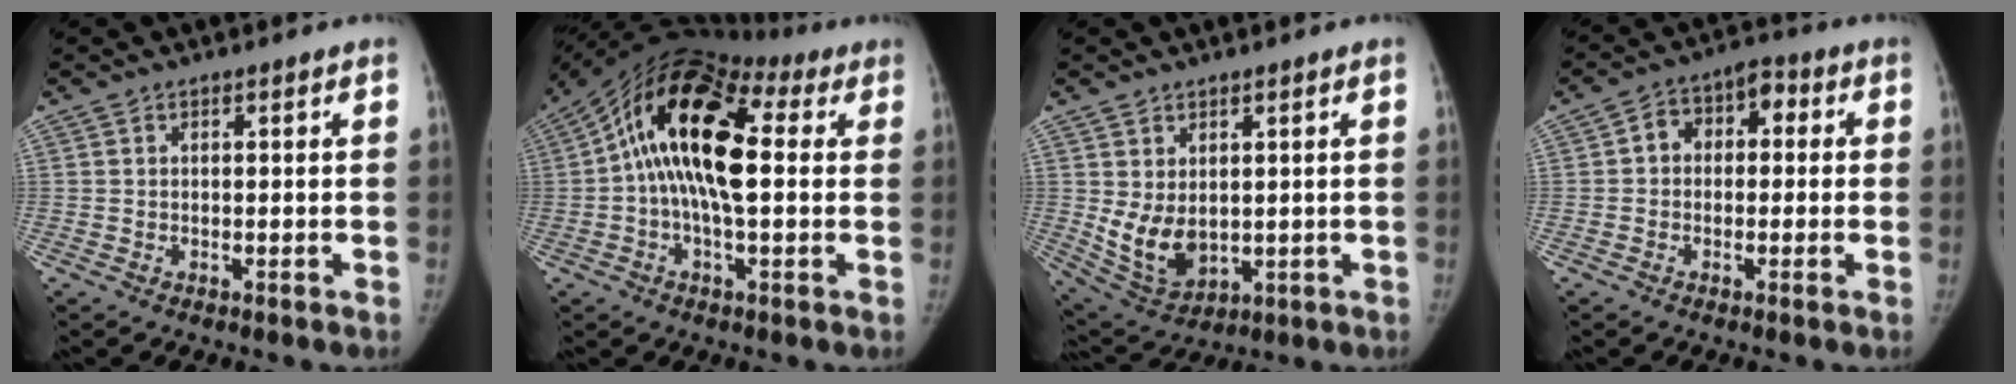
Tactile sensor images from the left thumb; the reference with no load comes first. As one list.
[{"total": 20.1, "force": [2.8, 9.9, 17.3], "torque": [-0.300, 0.039, 0.028]}, {"total": 8.9, "force": [0.5, 6.3, 6.3], "torque": [-0.098, -0.012, 0.036]}, {"total": 7.7, "force": [0.3, 5.8, 5.1], "torque": [-0.044, 0.034, -0.008]}]